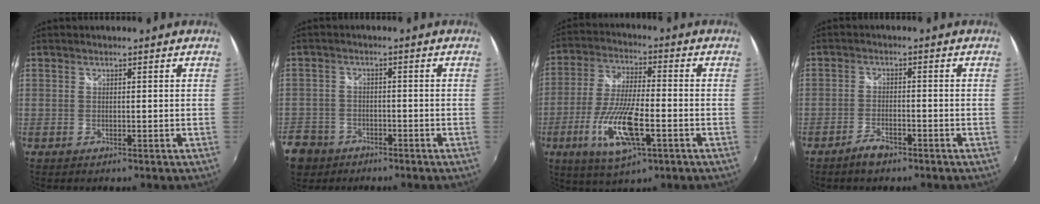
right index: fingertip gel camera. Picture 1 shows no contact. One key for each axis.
{"total": 8.9, "fx": -4.7, "fy": 7.2, "fz": 2.5, "tx": -0.090, "ty": 0.016, "tz": -0.075}
{"total": 13.9, "fx": -5.2, "fy": 4.1, "fz": 12.2, "tx": -0.255, "ty": -0.016, "tz": -0.096}
{"total": 3.6, "fx": -2.8, "fy": 1.3, "fz": 1.9, "tx": -0.051, "ty": -0.001, "tz": -0.053}